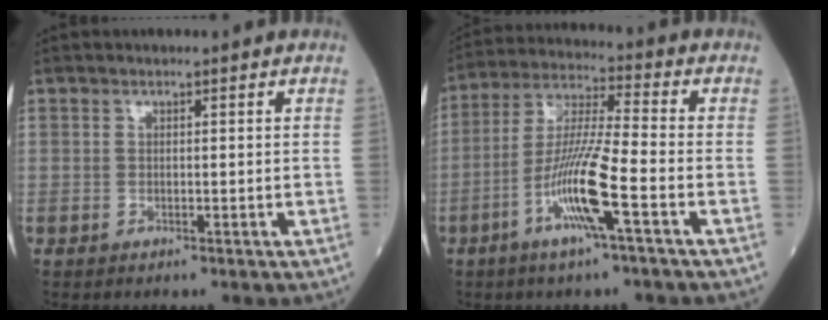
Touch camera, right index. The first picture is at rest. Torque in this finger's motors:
{"motor_torque": [0.43, -0.23, 0.31, 0.21]}